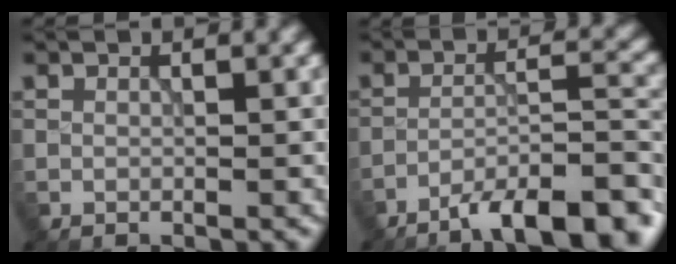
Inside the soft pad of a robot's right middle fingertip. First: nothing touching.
{"total": 10.3, "force": [-8.0, 2.3, 6.1], "torque": [-0.083, 0.013, -0.122]}